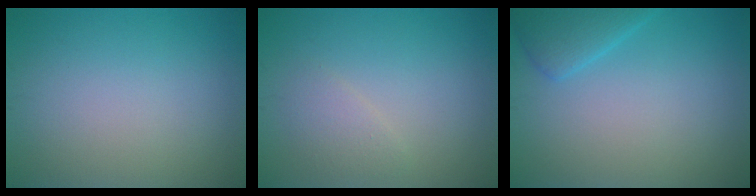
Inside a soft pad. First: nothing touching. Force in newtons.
{"total": 1.5, "press": 1.5, "slide": 0.1}
{"total": 2.7, "press": 2.7, "slide": 0.2}